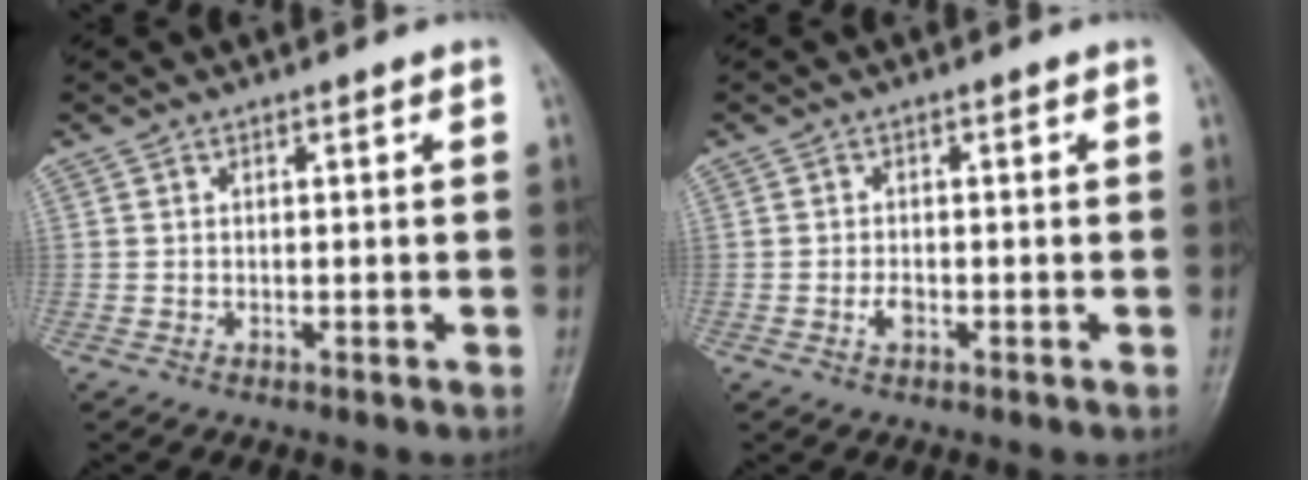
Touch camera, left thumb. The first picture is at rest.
{"total": 1.7, "force": [-0.7, 1.0, 1.2], "torque": [-0.024, 0.001, -0.015]}